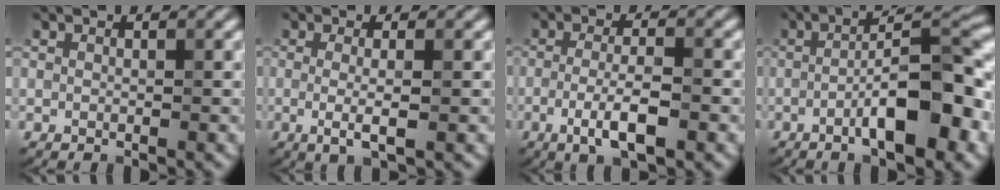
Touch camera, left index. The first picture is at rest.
{"total": 3.1, "force": [-0.3, 0.8, 3.0], "torque": [-0.051, -0.008, -0.006]}
{"total": 4.4, "force": [-1.7, 1.0, 3.9], "torque": [-0.072, 0.003, -0.035]}
{"total": 9.4, "force": [-3.2, 2.2, 8.5], "torque": [-0.121, 0.020, -0.057]}